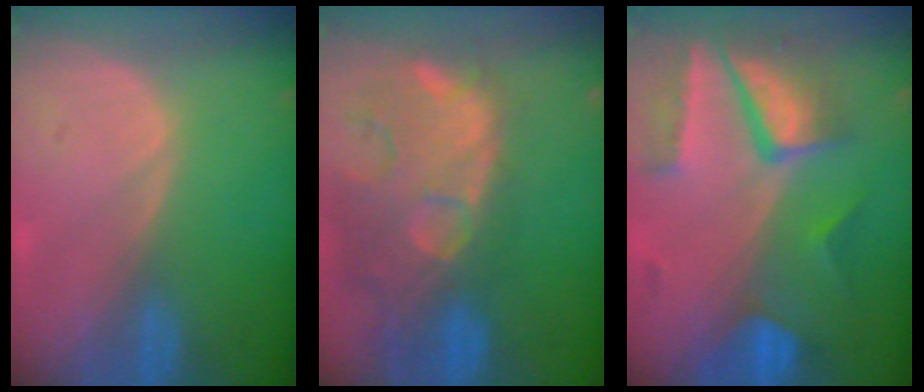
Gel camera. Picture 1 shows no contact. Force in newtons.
{"total": 14.5, "press": 11.7, "slide": 8.5}
{"total": 10.2, "press": 8.6, "slide": 5.4}